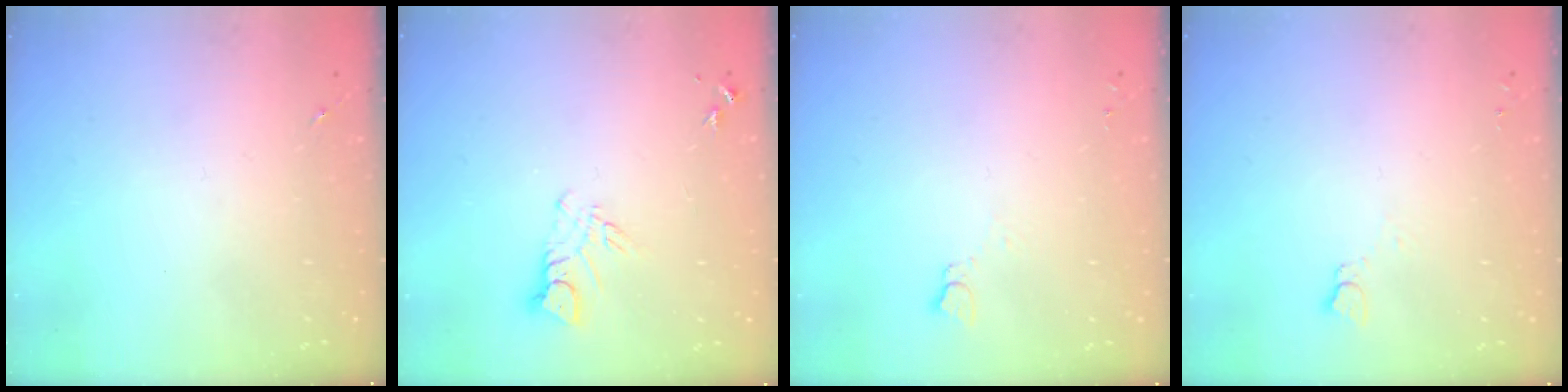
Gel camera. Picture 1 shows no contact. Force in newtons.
{"total": 6.1, "press": 6.0, "slide": 0.6}
{"total": 2.7, "press": 2.7, "slide": 0.3}
{"total": 2.7, "press": 2.7, "slide": 0.3}